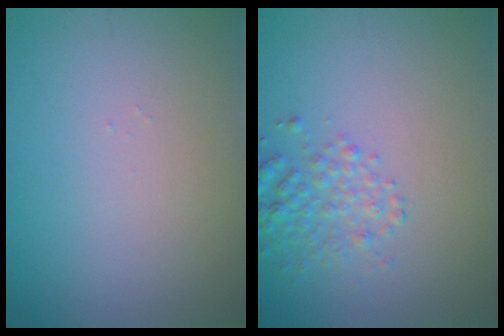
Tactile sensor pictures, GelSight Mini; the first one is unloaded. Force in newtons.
{"total": 2.6, "press": 2.6, "slide": 0.1}